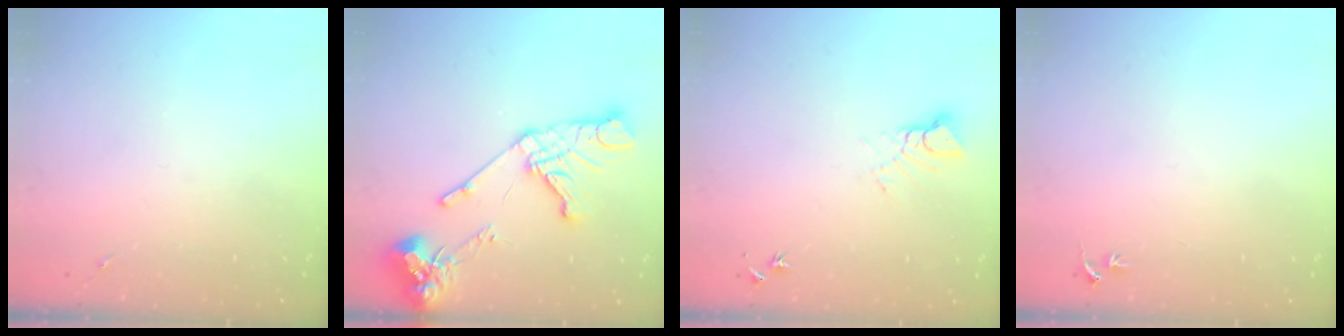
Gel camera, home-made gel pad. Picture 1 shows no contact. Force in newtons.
{"total": 16.5, "press": 16.3, "slide": 2.0}
{"total": 4.0, "press": 4.0, "slide": 0.3}
{"total": 2.3, "press": 2.3, "slide": 0.2}